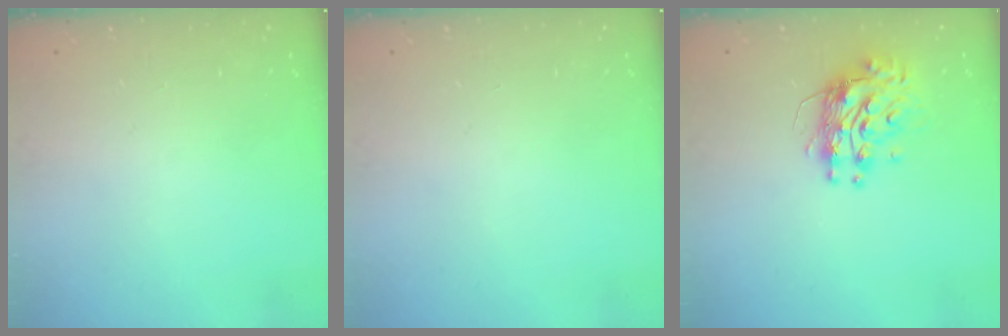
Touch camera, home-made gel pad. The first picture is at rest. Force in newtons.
{"total": 0.0}
{"total": 9.1, "press": 9.1, "slide": 0.8}